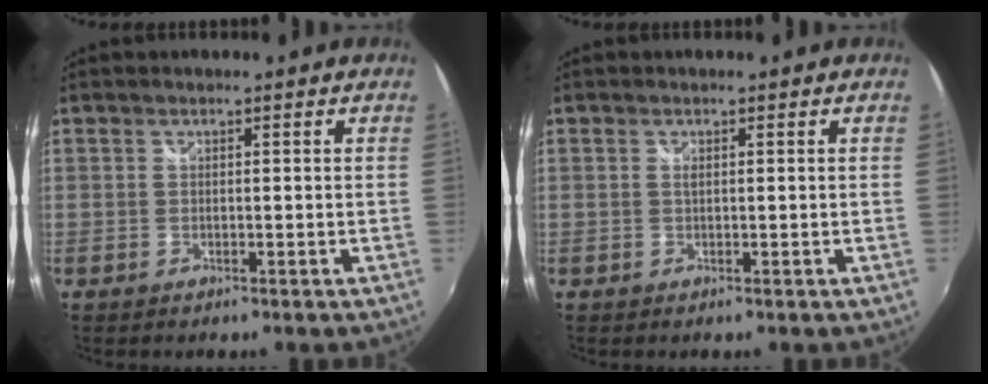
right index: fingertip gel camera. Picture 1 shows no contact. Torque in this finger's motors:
{"motor_torque": [0.14, 0.00, 0.01, 0.02]}